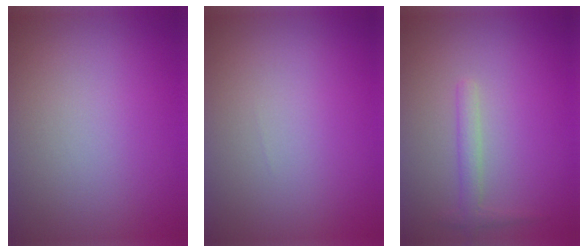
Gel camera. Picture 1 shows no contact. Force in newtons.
{"total": 0.0}
{"total": 1.4, "press": 1.4, "slide": 0.1}